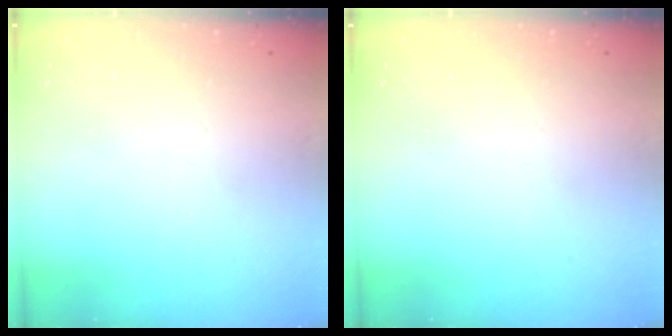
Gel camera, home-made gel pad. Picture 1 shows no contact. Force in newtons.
{"total": 0.0}